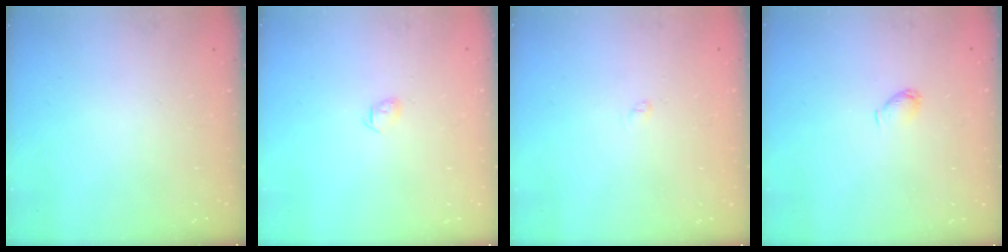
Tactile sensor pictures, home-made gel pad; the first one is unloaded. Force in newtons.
{"total": 3.1, "press": 3.0, "slide": 0.8}
{"total": 1.9, "press": 1.9, "slide": 0.3}
{"total": 3.1, "press": 3.1, "slide": 0.6}